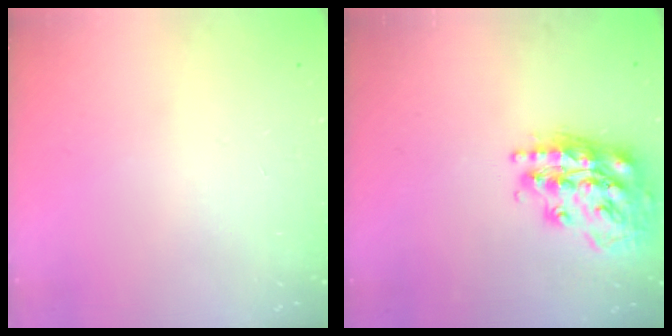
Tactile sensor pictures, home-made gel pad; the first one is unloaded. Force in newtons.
{"total": 18.4, "press": 18.3, "slide": 1.7}